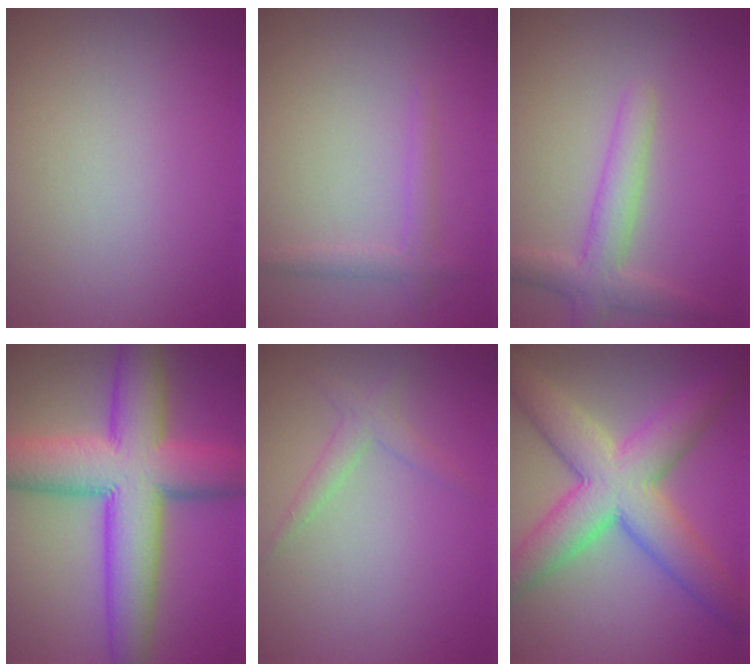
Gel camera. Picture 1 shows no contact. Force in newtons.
{"total": 1.6, "press": 1.6, "slide": 0.1}
{"total": 3.5, "press": 3.5, "slide": 0.2}
{"total": 12.0, "press": 12.0, "slide": 0.3}
{"total": 1.7, "press": 1.7, "slide": 0.1}
{"total": 9.1, "press": 9.1, "slide": 0.2}